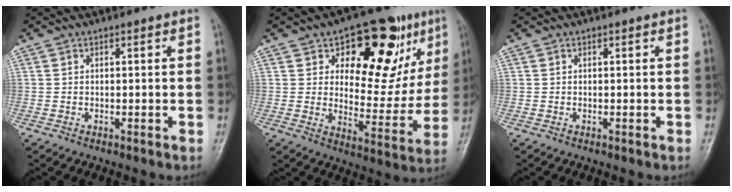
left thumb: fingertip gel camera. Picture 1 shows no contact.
{"total": 20.1, "force": [9.1, 10.4, 14.6], "torque": [-0.137, -0.029, 0.132]}
{"total": 0.0}